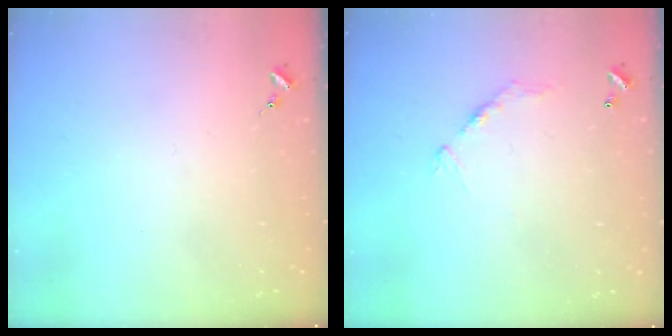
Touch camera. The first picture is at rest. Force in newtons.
{"total": 9.1, "press": 9.1, "slide": 0.8}